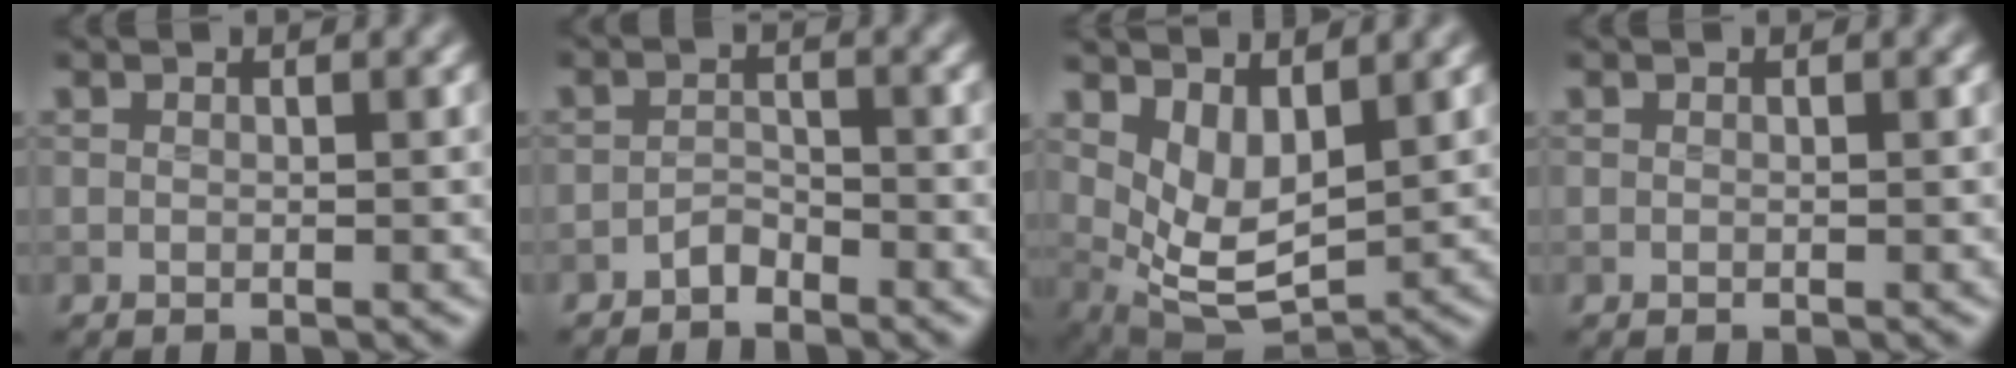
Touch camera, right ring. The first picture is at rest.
{"total": 1.3, "force": [-1.2, 0.5, 0.3], "torque": [-0.005, 0.007, -0.022]}
{"total": 5.8, "force": [2.5, 2.8, 4.4], "torque": [-0.091, -0.017, 0.057]}
{"total": 0.0}